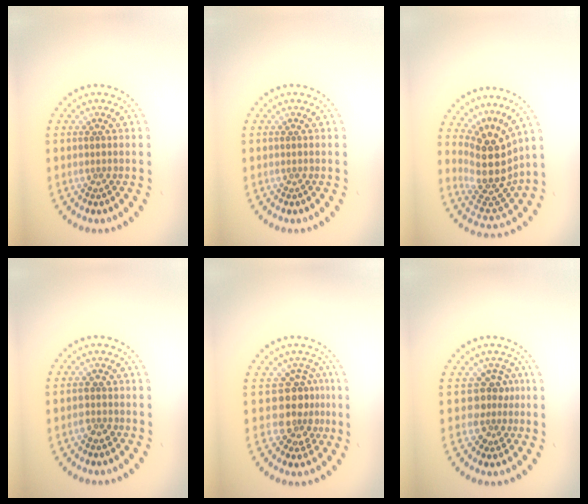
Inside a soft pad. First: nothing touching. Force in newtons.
{"total": 0.0}
{"total": 4.8, "press": 3.6, "slide": 3.3}
{"total": 1.4, "press": 1.4, "slide": 0.3}
{"total": 3.6, "press": 2.8, "slide": 2.3}
{"total": 2.5, "press": 1.9, "slide": 1.7}